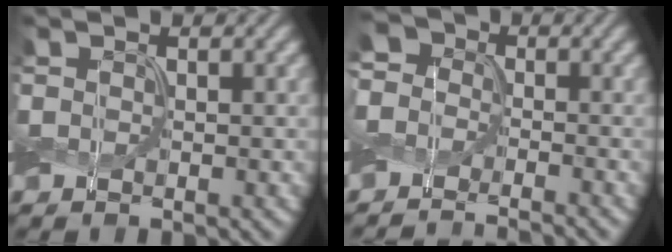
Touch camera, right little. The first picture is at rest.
{"total": 6.2, "force": [-3.5, 4.3, 2.7], "torque": [-0.038, 0.003, -0.077]}